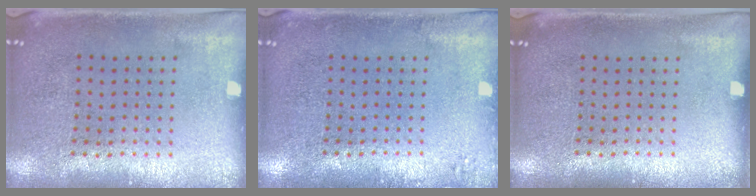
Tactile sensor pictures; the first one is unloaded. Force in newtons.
{"total": 1.0, "press": 1.0, "slide": 0.3}
{"total": 0.0}